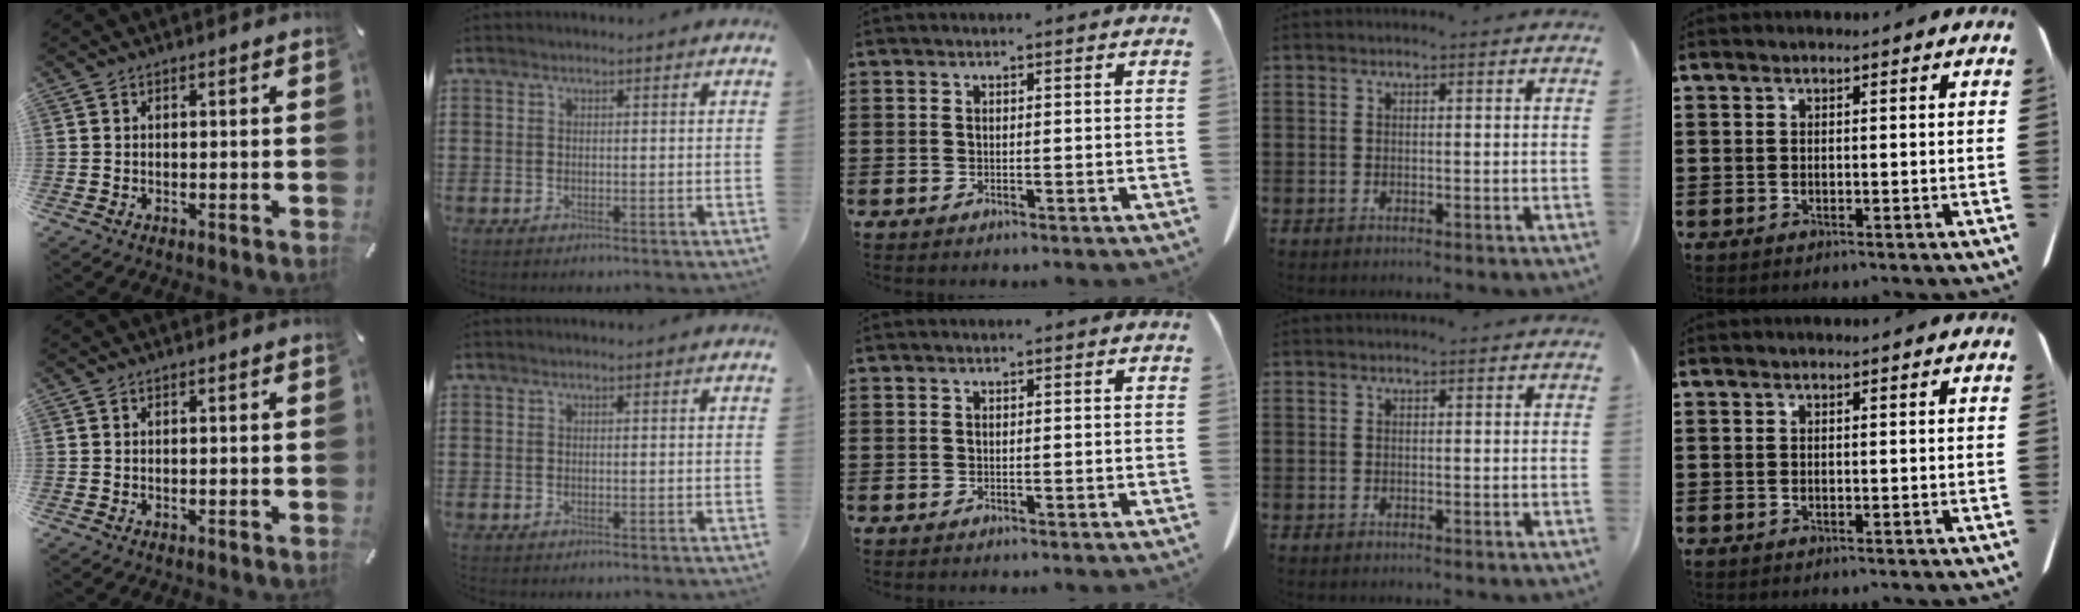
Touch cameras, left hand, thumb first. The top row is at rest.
{}